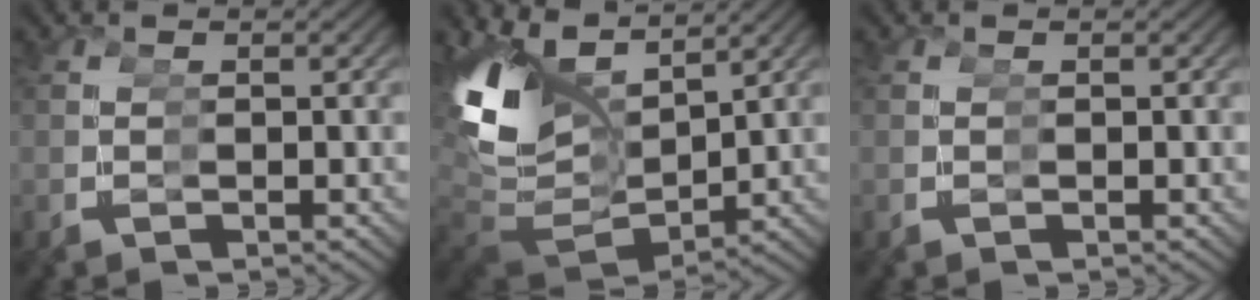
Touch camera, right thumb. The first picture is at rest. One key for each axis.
{"total": 10.7, "fx": 1.6, "fy": 6.8, "fz": 8.1, "tx": -0.190, "ty": -0.026, "tz": 0.042}
{"total": 0.0}